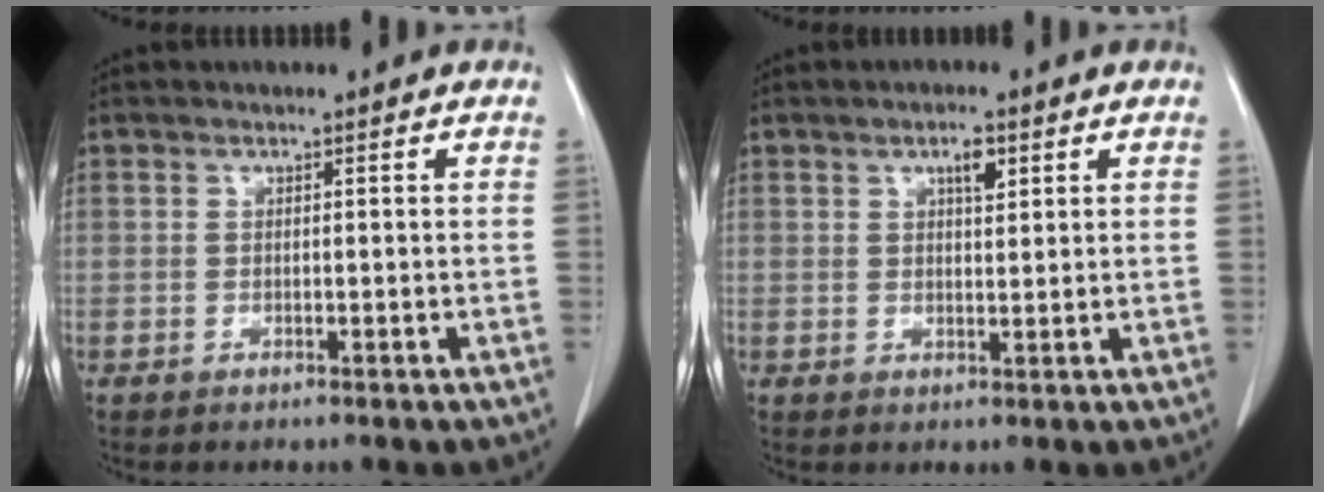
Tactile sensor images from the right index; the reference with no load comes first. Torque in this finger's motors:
{"motor_torque": [0.23, 0.22, 0.00, 0.04]}